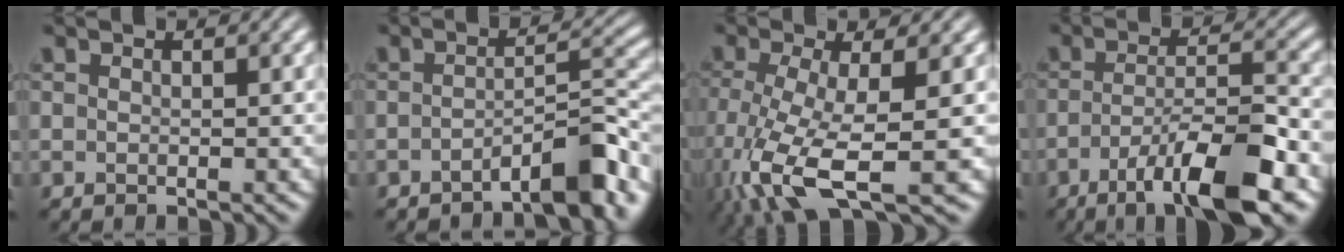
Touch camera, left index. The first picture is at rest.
{"total": 5.3, "force": [-3.4, 1.3, 3.9], "torque": [-0.051, 0.012, -0.051]}
{"total": 8.7, "force": [-3.6, 2.7, 7.4], "torque": [-0.172, -0.021, -0.066]}
{"total": 8.6, "force": [-4.6, 1.8, 7.1], "torque": [-0.114, 0.007, -0.078]}